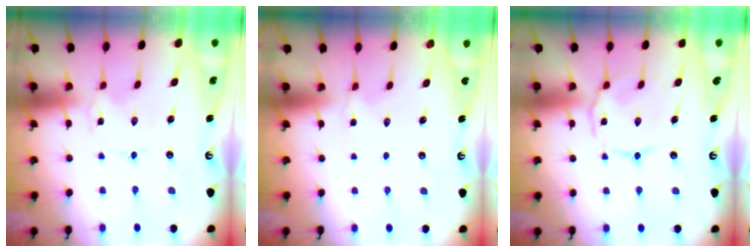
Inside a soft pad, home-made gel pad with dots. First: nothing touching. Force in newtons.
{"total": 0.6, "press": 0.5, "slide": 0.2}
{"total": 2.8, "press": 2.8, "slide": 0.6}